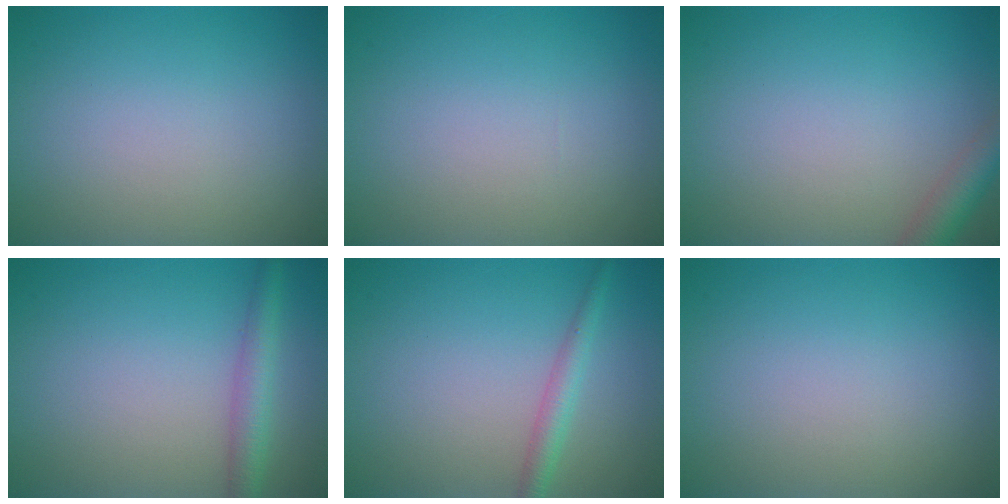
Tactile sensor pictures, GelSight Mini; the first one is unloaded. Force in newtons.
{"total": 0.0}
{"total": 2.9, "press": 2.9, "slide": 0.2}
{"total": 2.8, "press": 2.8, "slide": 0.1}
{"total": 2.0, "press": 2.0, "slide": 0.0}
{"total": 0.0}